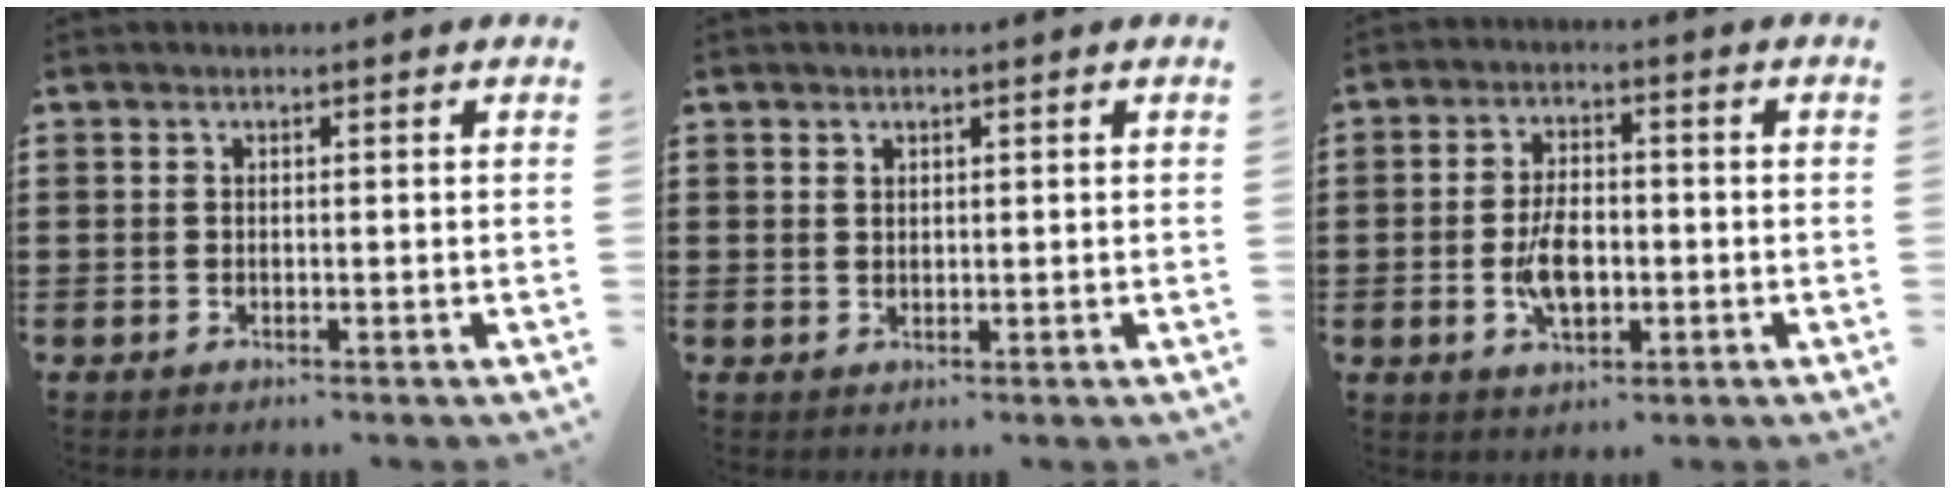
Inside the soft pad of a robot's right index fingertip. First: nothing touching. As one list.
[{"total": 1.0, "force": [0.8, 0.6, 0.2], "torque": [-0.006, 0.002, 0.015]}, {"total": 6.1, "force": [-1.2, 3.3, 5.0], "torque": [-0.101, -0.003, -0.026]}]